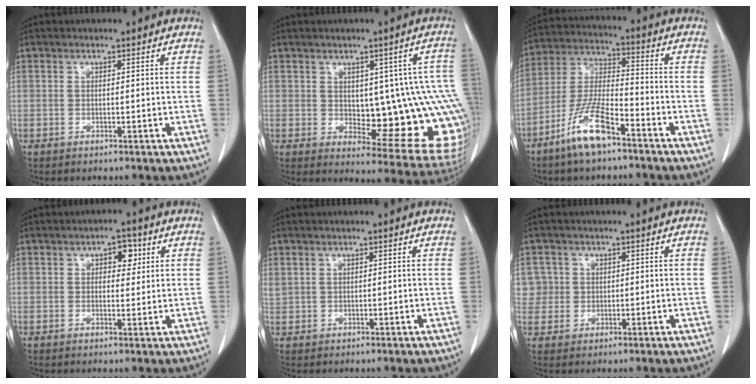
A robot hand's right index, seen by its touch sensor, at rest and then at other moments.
{"total": 15.3, "force": [-0.3, 5.8, 14.2], "torque": [-0.127, 0.012, 0.015]}
{"total": 10.9, "force": [-7.1, 2.2, 8.0], "torque": [-0.172, -0.011, -0.139]}
{"total": 3.7, "force": [1.4, 2.0, 2.7], "torque": [-0.034, 0.009, 0.018]}
{"total": 1.4, "force": [0.8, 1.0, 0.6], "torque": [-0.023, 0.013, 0.025]}
{"total": 3.9, "force": [0.9, 3.8, -0.3], "torque": [0.025, 0.009, 0.017]}